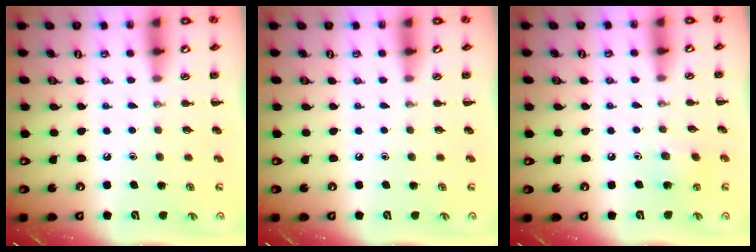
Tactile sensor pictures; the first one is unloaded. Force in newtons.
{"total": 0.0}
{"total": 4.6, "press": 4.4, "slide": 1.3}